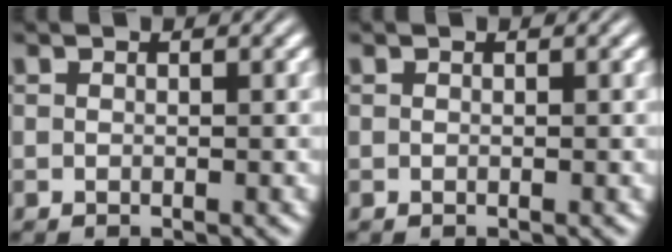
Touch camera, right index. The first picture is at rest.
{"total": 0.0}